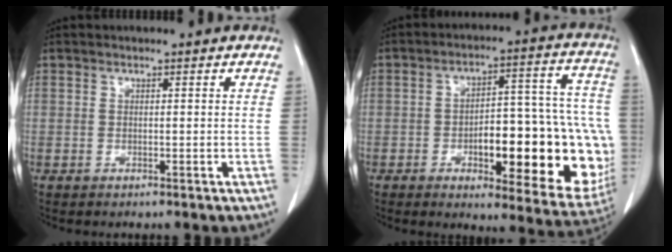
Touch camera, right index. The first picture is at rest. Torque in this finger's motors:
{"motor_torque": [1.60, -0.53, 0.50, 0.17]}